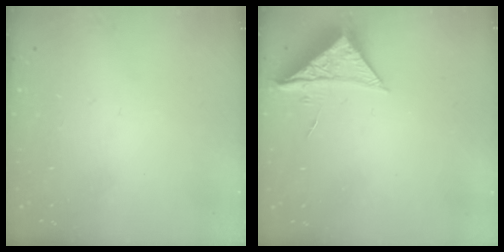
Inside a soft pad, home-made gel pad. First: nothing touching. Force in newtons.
{"total": 8.6, "press": 8.6, "slide": 0.2}